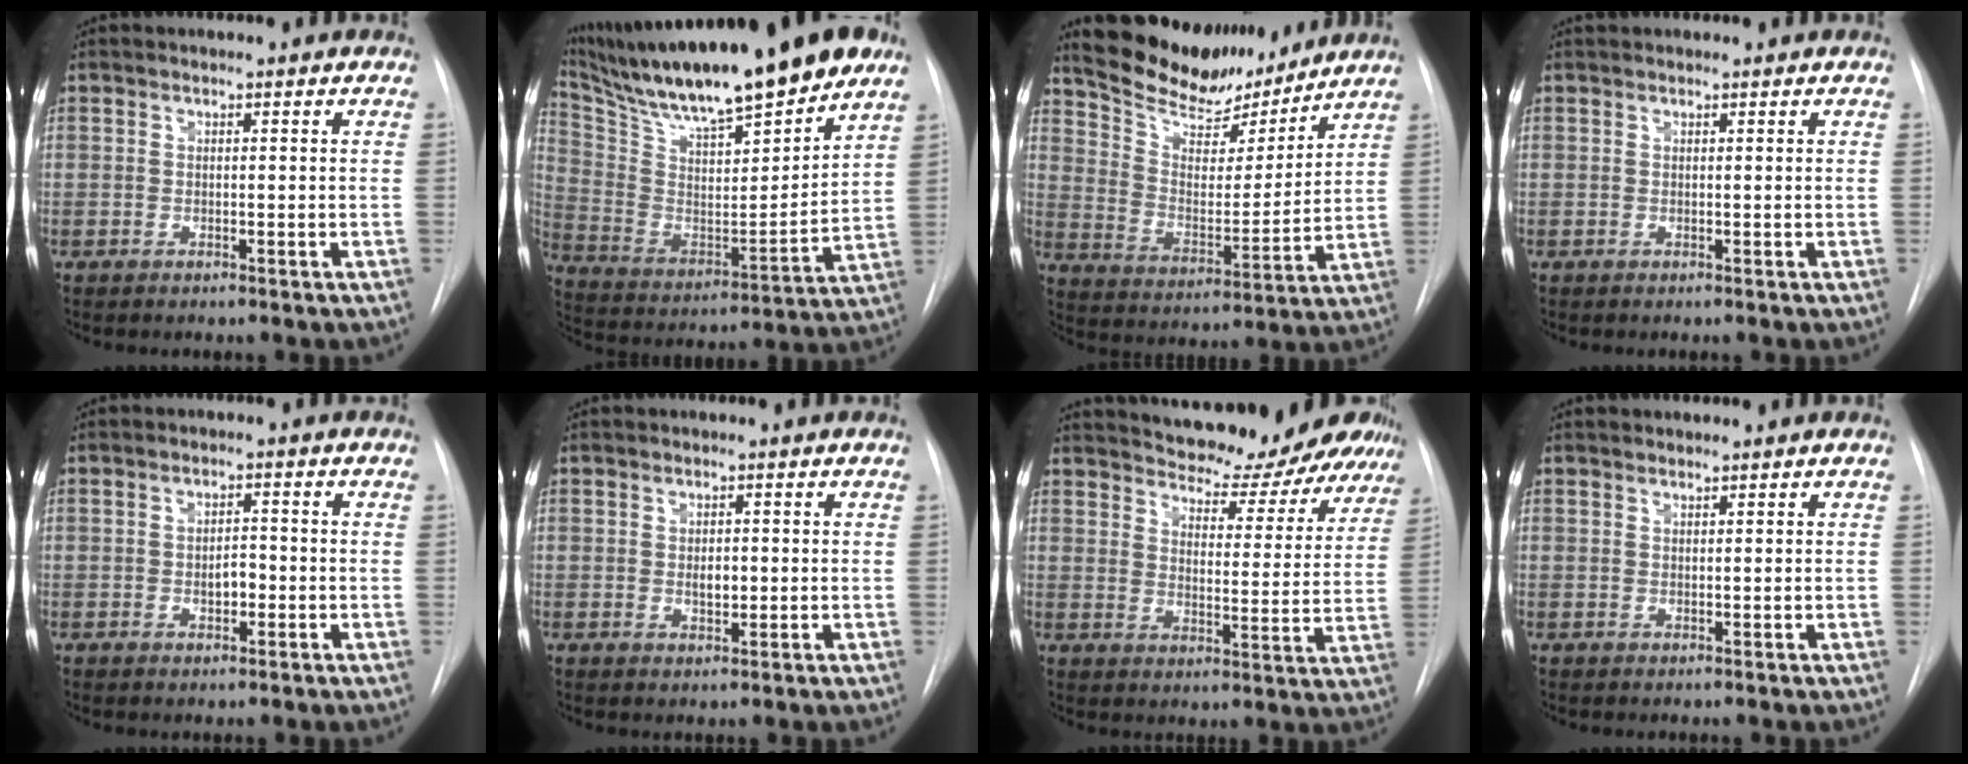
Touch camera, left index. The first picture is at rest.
{"total": 25.8, "force": [20.7, 3.1, 15.0], "torque": [-0.268, -0.006, 0.334]}
{"total": 15.1, "force": [13.8, 3.9, 4.9], "torque": [-0.085, -0.009, 0.230]}
{"total": 1.0, "force": [1.0, 0.2, 0.2], "torque": [-0.007, 0.021, 0.019]}
{"total": 2.6, "force": [-0.8, 1.3, 2.0], "torque": [-0.029, 0.002, -0.010]}
{"total": 1.9, "force": [0.0, 1.1, 1.6], "torque": [-0.025, -0.004, 0.002]}
{"total": 20.4, "force": [18.8, 5.4, 5.9], "torque": [-0.076, -0.038, 0.228]}
{"total": 0.6, "force": [0.6, 0.1, 0.0], "torque": [-0.005, 0.002, 0.012]}